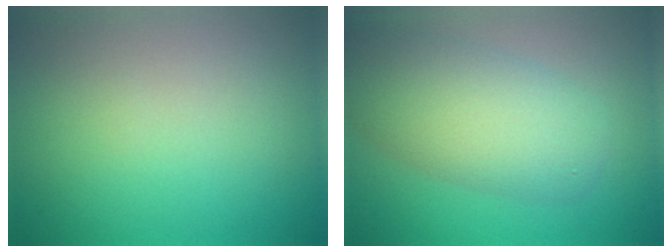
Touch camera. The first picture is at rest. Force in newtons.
{"total": 7.1, "press": 7.1, "slide": 0.2}